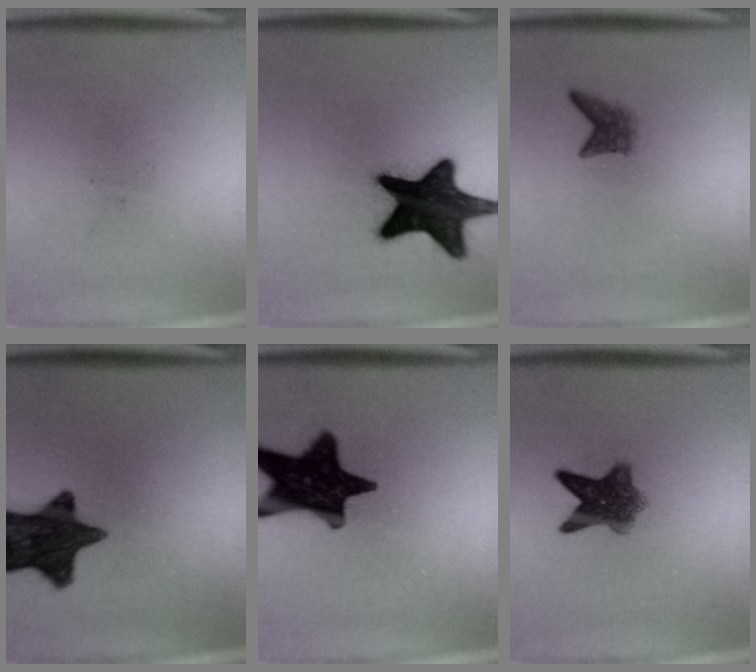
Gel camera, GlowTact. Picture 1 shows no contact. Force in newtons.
{"total": 17.6}
{"total": 2.1}
{"total": 13.8}
{"total": 16.7}
{"total": 7.2}